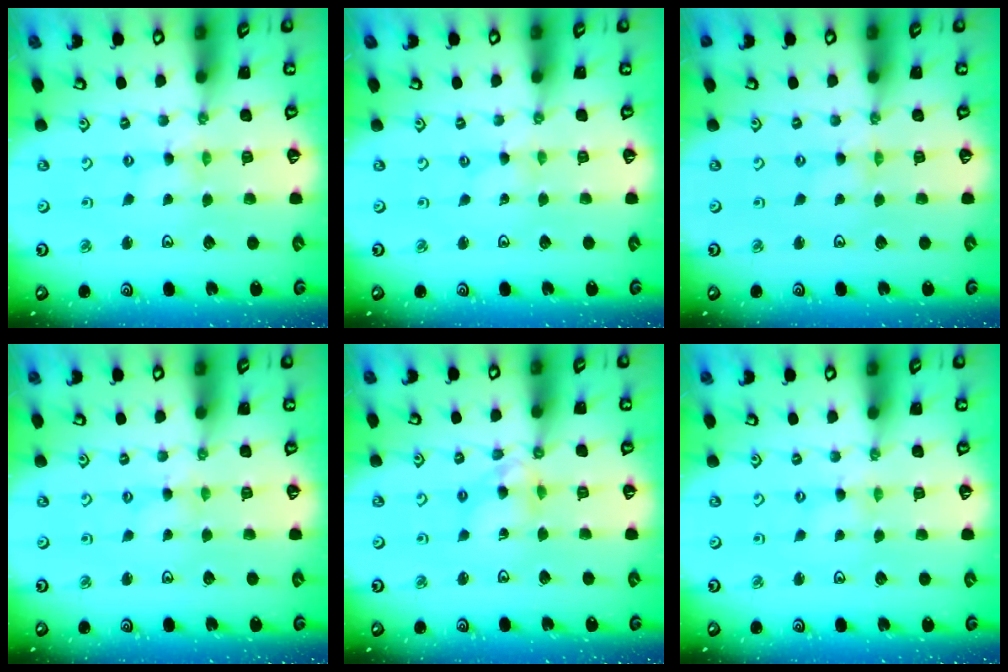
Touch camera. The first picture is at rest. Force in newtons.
{"total": 0.0}
{"total": 0.0}
{"total": 0.9, "press": 0.9, "slide": 0.2}
{"total": 7.7, "press": 7.6, "slide": 0.7}
{"total": 0.0}